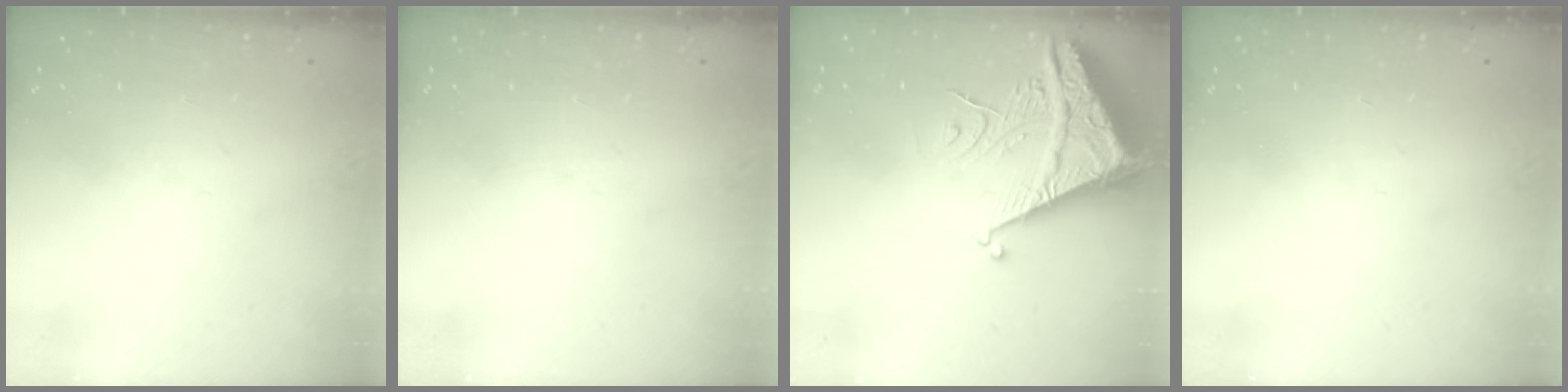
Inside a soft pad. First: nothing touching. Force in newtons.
{"total": 0.0}
{"total": 8.3, "press": 8.2, "slide": 1.0}
{"total": 0.0}